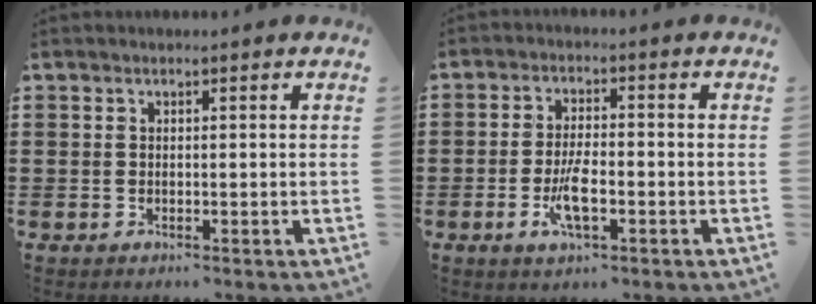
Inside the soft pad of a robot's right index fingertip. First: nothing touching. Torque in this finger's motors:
{"motor_torque": [1.91, 0.22, 0.38, 0.16]}